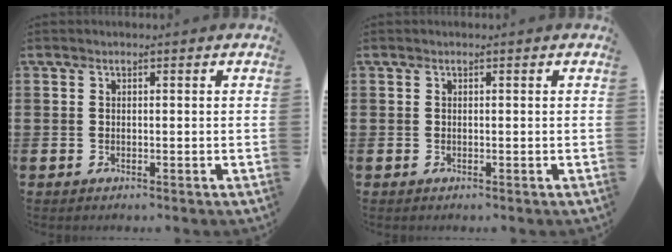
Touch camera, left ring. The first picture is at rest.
{"total": 0.0}